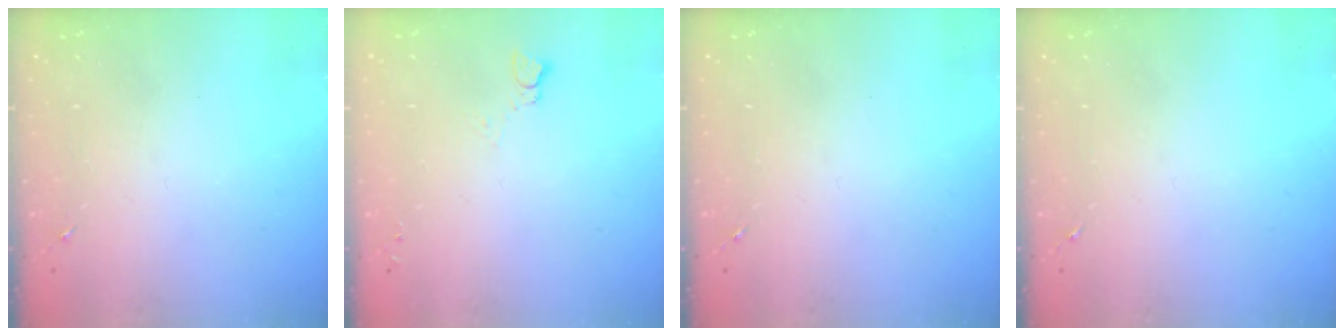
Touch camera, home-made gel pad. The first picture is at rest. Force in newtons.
{"total": 2.5, "press": 2.5, "slide": 0.2}
{"total": 0.0}
{"total": 0.0}